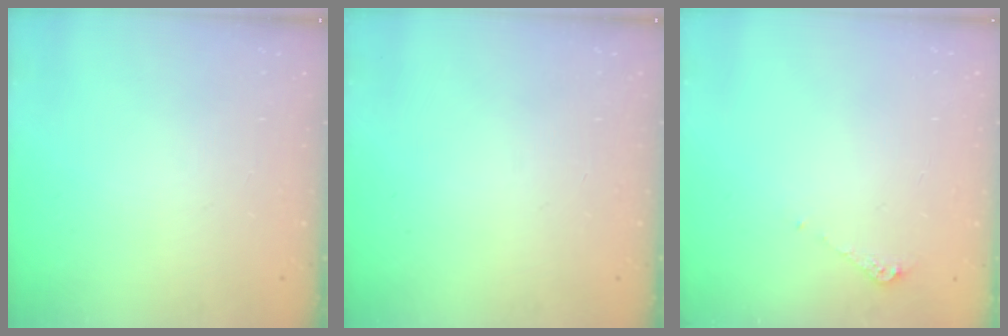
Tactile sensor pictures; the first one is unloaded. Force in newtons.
{"total": 0.0}
{"total": 4.3, "press": 4.2, "slide": 0.5}